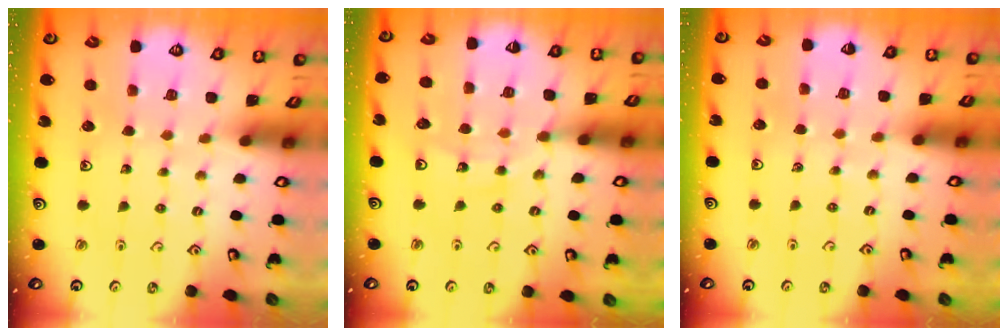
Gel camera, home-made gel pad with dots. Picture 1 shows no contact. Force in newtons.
{"total": 13.1, "press": 12.6, "slide": 3.7}
{"total": 2.1, "press": 2.0, "slide": 0.5}